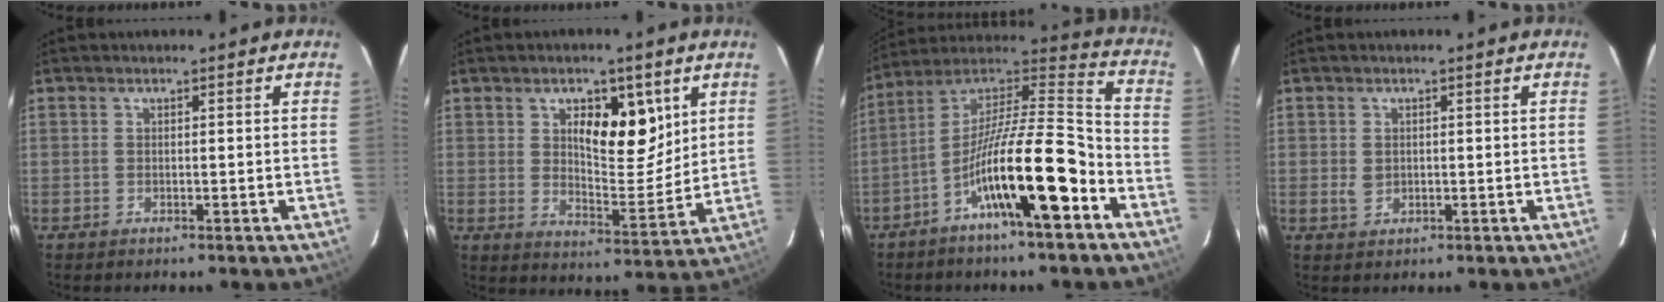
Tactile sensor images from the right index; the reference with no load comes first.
{"total": 10.2, "force": [4.1, 4.1, 8.3], "torque": [-0.124, -0.001, 0.071]}
{"total": 17.9, "force": [-7.9, 1.8, 15.9], "torque": [-0.278, 0.011, -0.134]}
{"total": 1.9, "force": [0.0, 1.5, 1.2], "torque": [-0.024, -0.002, 0.005]}